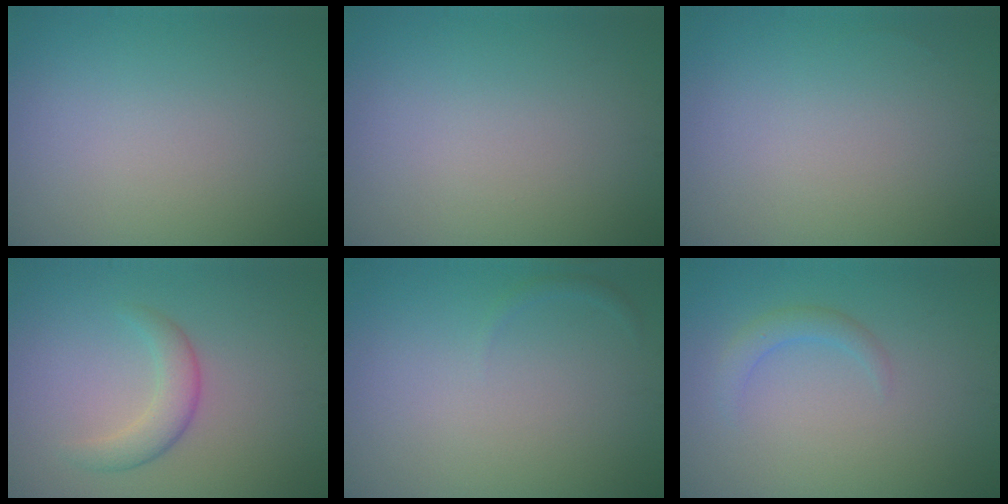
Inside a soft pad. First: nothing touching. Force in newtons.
{"total": 0.0}
{"total": 0.0}
{"total": 2.7, "press": 2.7, "slide": 0.1}
{"total": 0.5, "press": 0.5, "slide": 0.1}
{"total": 1.6, "press": 1.6, "slide": 0.0}